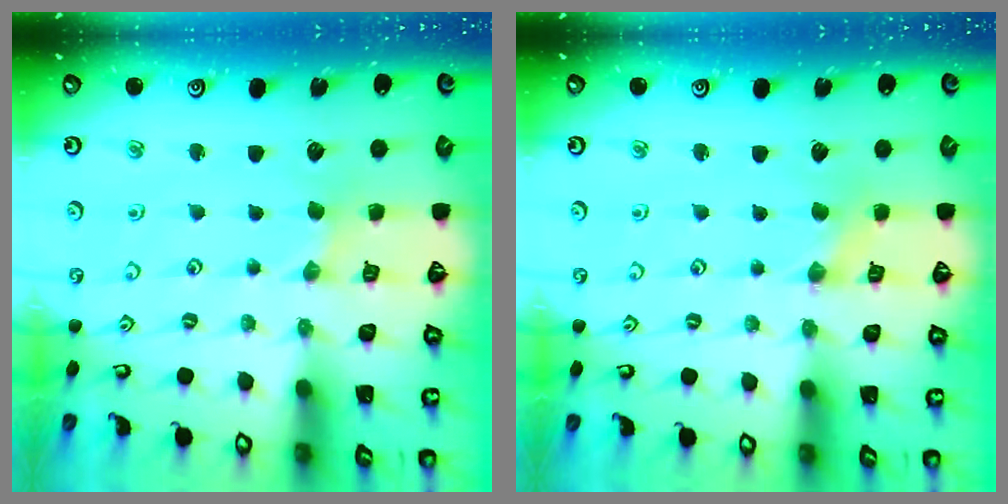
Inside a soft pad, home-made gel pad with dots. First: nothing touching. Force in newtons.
{"total": 0.0}